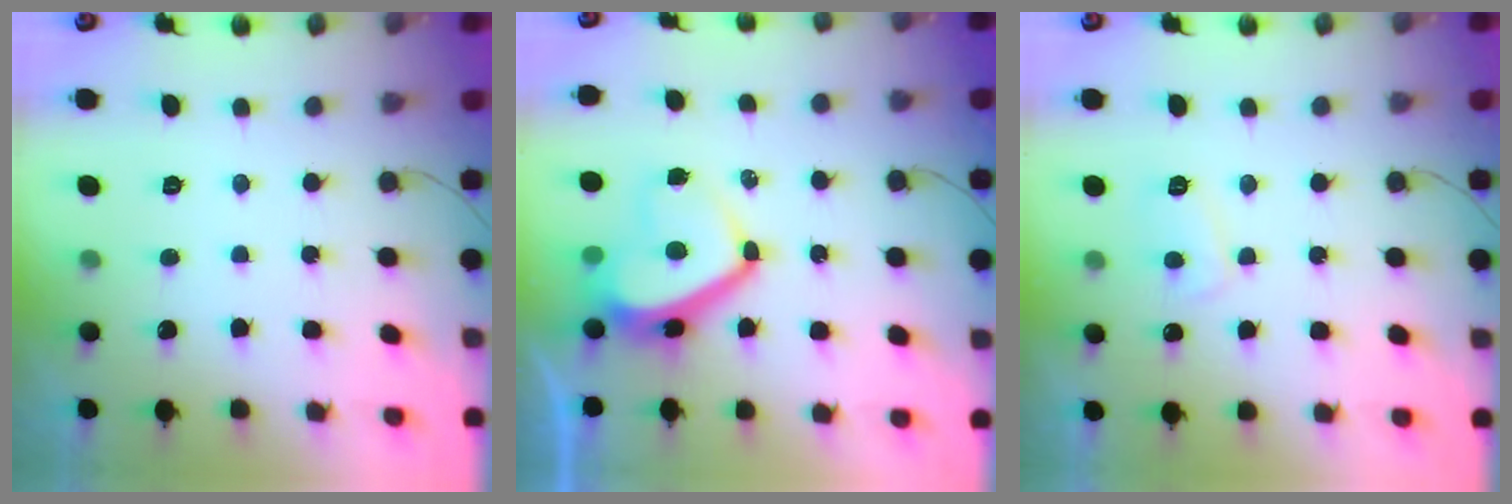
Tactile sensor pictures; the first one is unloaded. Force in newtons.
{"total": 12.3, "press": 12.2, "slide": 1.4}
{"total": 5.7, "press": 5.7, "slide": 0.3}